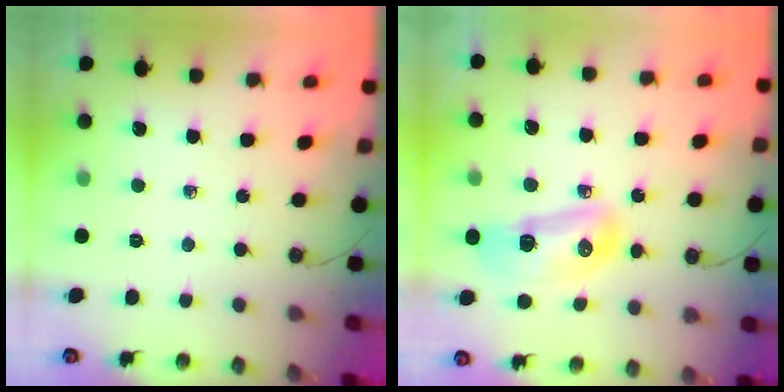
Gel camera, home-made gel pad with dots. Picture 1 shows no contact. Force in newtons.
{"total": 14.2, "press": 12.9, "slide": 6.0}